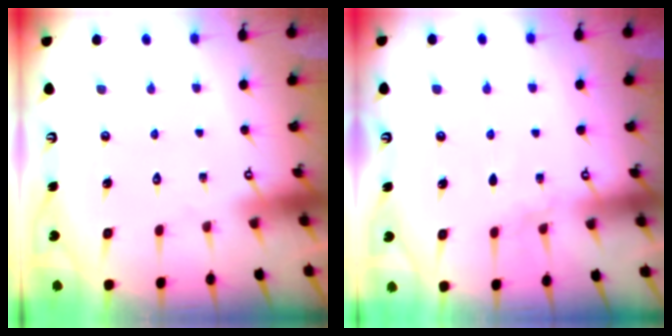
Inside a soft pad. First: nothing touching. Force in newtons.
{"total": 3.8, "press": 3.6, "slide": 1.1}